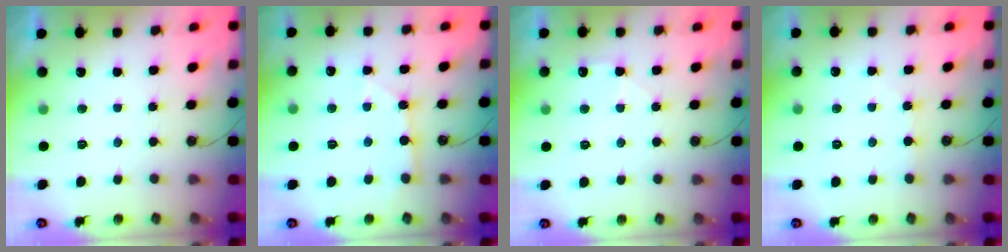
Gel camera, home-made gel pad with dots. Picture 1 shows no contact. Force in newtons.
{"total": 2.6, "press": 2.6, "slide": 0.3}
{"total": 7.1, "press": 7.0, "slide": 0.9}
{"total": 2.1, "press": 2.0, "slide": 0.3}